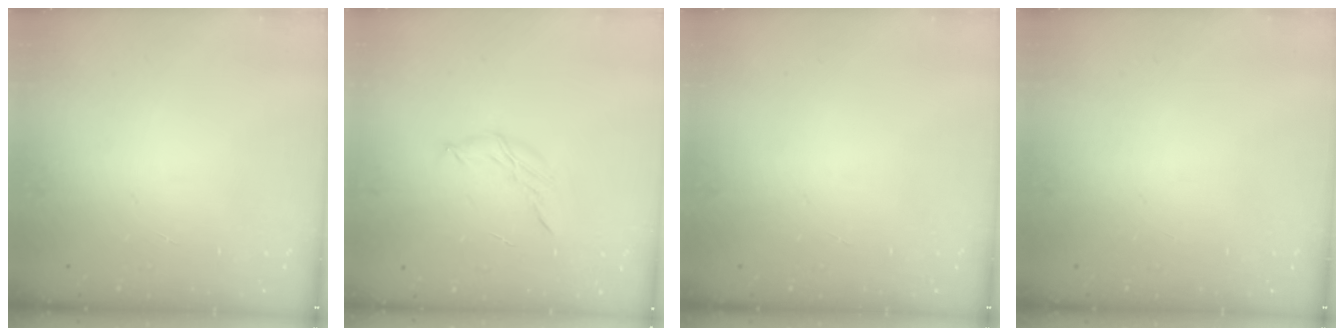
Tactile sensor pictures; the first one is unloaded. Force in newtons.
{"total": 6.1, "press": 5.9, "slide": 1.5}
{"total": 0.0}
{"total": 0.0}